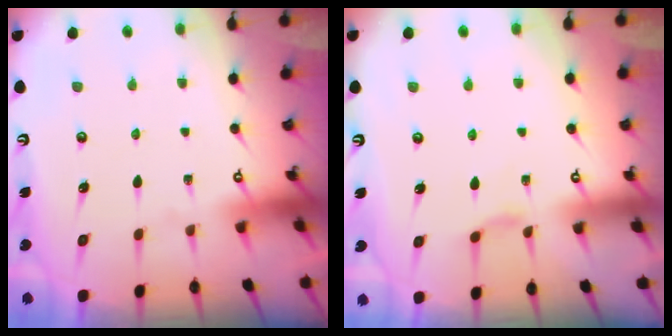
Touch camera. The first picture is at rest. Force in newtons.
{"total": 1.9, "press": 1.9, "slide": 0.4}